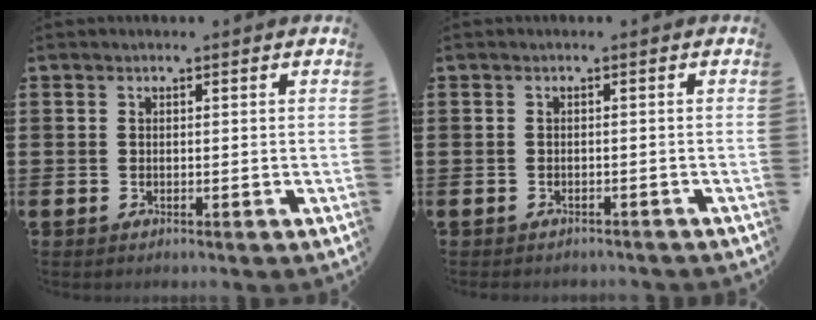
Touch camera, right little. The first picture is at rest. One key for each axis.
{"total": 0.7, "fx": -0.7, "fy": 0.1, "fz": 0.0, "tx": -0.002, "ty": -0.001, "tz": -0.014}